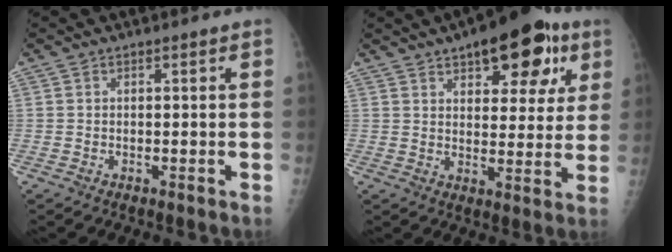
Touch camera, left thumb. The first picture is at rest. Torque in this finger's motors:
{"motor_torque": [-0.03, 0.36, -0.08, -0.25, 0.11]}